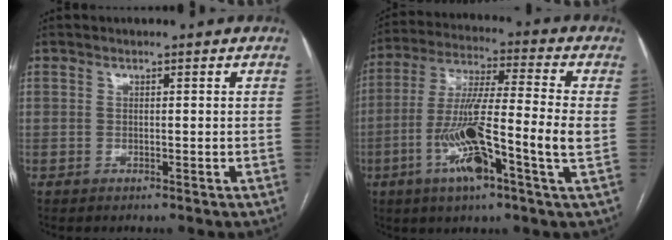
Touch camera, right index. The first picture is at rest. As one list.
[{"total": 15.3, "force": [-3.6, 0.4, 14.8], "torque": [-0.282, -0.004, -0.074]}]